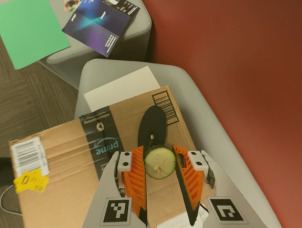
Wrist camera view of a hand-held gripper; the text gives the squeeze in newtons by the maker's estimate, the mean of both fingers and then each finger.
{"total": 11.5, "left": 11.7, "right": 11.2}